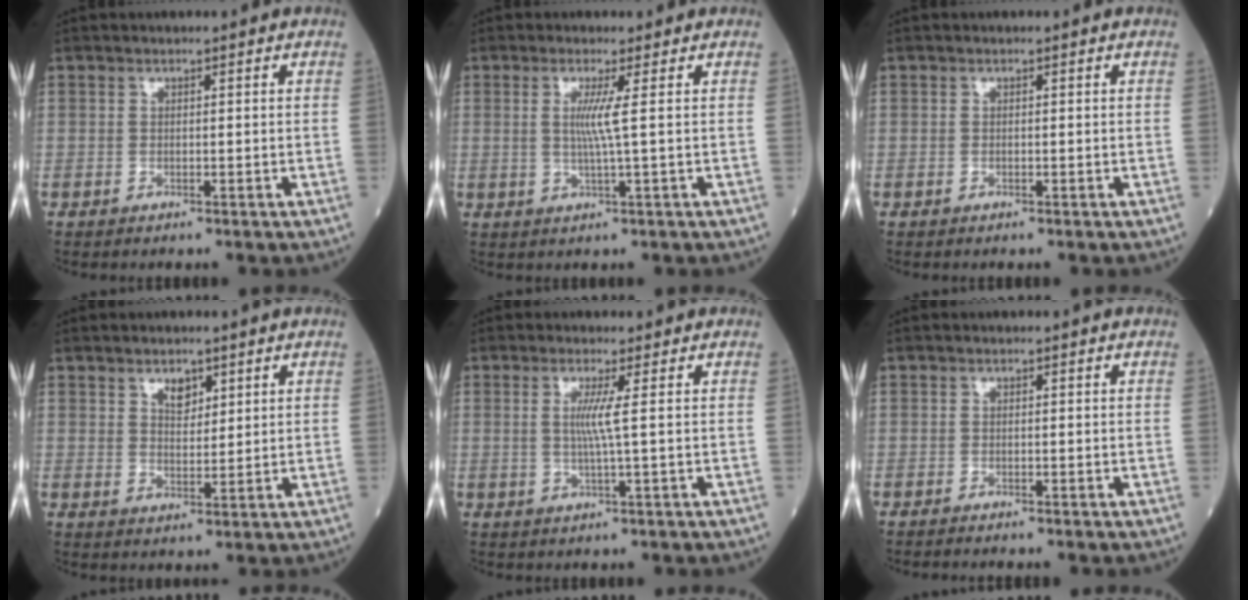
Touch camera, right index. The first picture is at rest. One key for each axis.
{"total": 3.5, "fx": 0.5, "fy": -1.1, "fz": 3.3, "tx": -0.069, "ty": -0.005, "tz": 0.008}
{"total": 0.0}
{"total": 3.1, "fx": 1.9, "fy": 1.7, "fz": 1.8, "tx": -0.029, "ty": -0.001, "tz": 0.034}
{"total": 3.2, "fx": 0.4, "fy": -1.0, "fz": 3.1, "tx": -0.063, "ty": -0.004, "tz": 0.007}
{"total": 1.4, "fx": -1.2, "fy": -0.1, "fz": 0.6, "tx": -0.010, "ty": 0.000, "tz": -0.015}